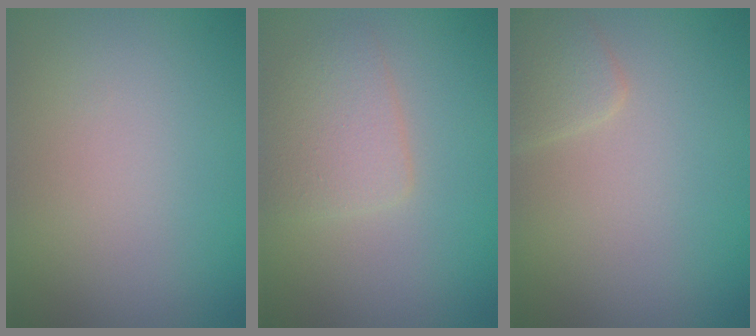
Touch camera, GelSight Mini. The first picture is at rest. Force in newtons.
{"total": 2.9, "press": 2.9, "slide": 0.2}
{"total": 2.0, "press": 2.0, "slide": 0.0}